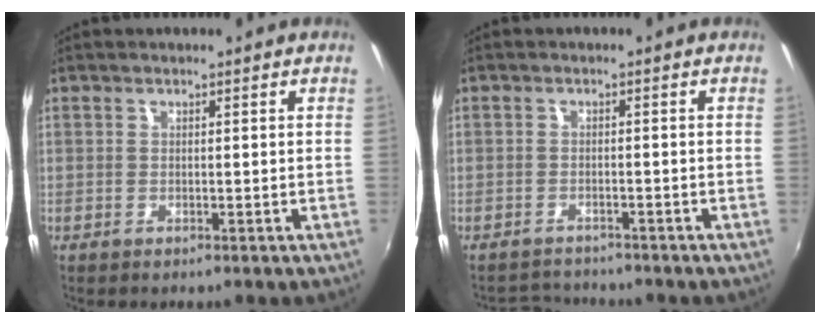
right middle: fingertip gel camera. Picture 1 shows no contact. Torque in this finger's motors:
{"motor_torque": [-0.56, 0.03, -0.15, -0.09]}